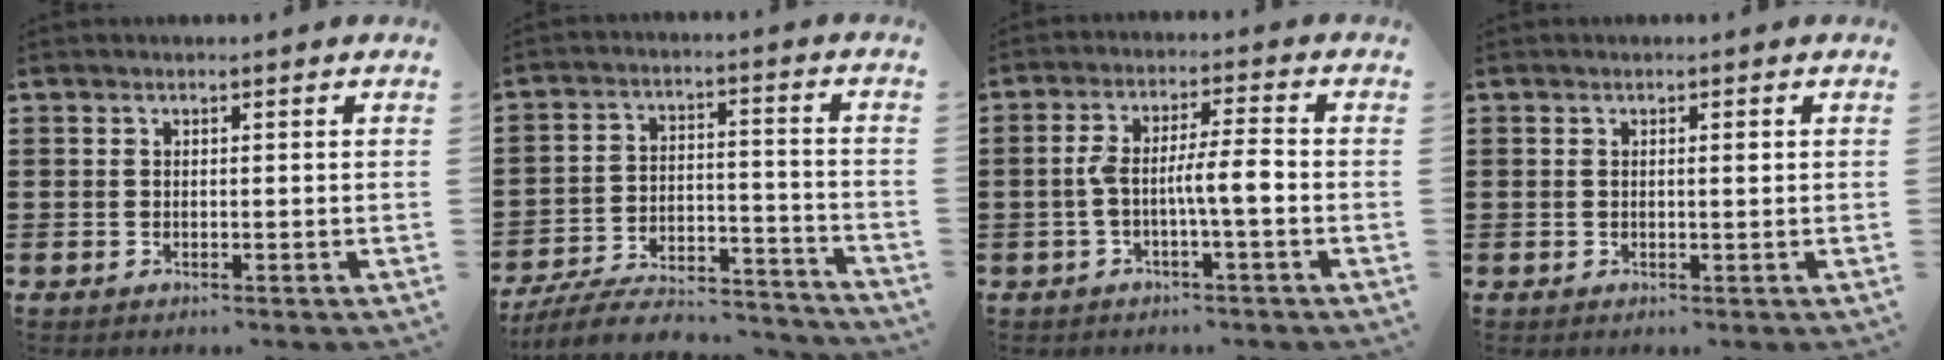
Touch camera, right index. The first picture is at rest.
{"total": 7.7, "force": [-7.0, 1.3, 2.9], "torque": [-0.058, 0.008, -0.137]}
{"total": 6.1, "force": [-1.2, 0.9, 6.0], "torque": [-0.114, 0.003, -0.029]}
{"total": 0.9, "force": [0.2, 0.2, 0.9], "torque": [-0.016, 0.001, 0.003]}